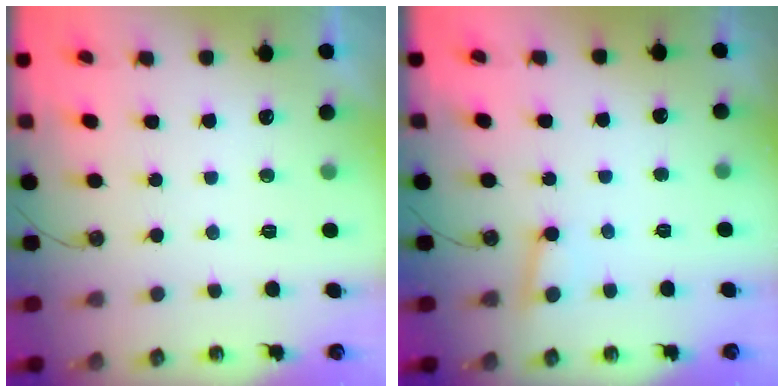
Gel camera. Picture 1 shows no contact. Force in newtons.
{"total": 3.2, "press": 3.1, "slide": 0.8}